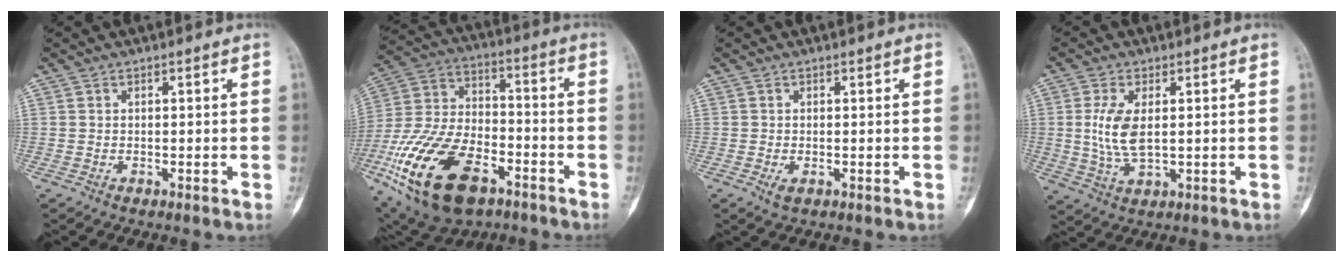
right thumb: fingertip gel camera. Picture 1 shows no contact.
{"total": 24.7, "force": [-11.3, 13.4, 17.3], "torque": [-0.362, 0.036, -0.196]}
{"total": 1.6, "force": [-0.4, 1.0, 1.2], "torque": [-0.021, -0.005, -0.007]}
{"total": 7.7, "force": [0.8, 3.8, 6.6], "torque": [-0.136, -0.008, 0.020]}